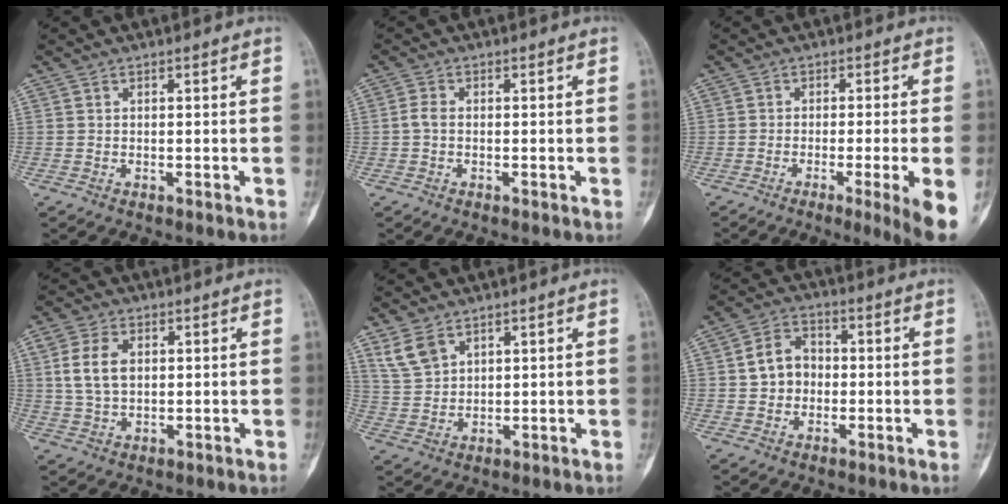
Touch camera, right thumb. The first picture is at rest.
{"total": 1.8, "force": [-0.3, 1.1, 1.4], "torque": [-0.029, 0.002, -0.011]}
{"total": 9.0, "force": [-3.6, -0.2, 8.2], "torque": [-0.124, -0.015, -0.054]}
{"total": 7.2, "force": [1.4, 4.7, 5.2], "torque": [-0.101, 0.004, 0.030]}
{"total": 5.7, "force": [3.7, 3.5, 2.7], "torque": [-0.047, -0.012, 0.085]}
{"total": 7.3, "force": [-0.1, 6.1, 3.9], "torque": [-0.045, 0.020, -0.011]}